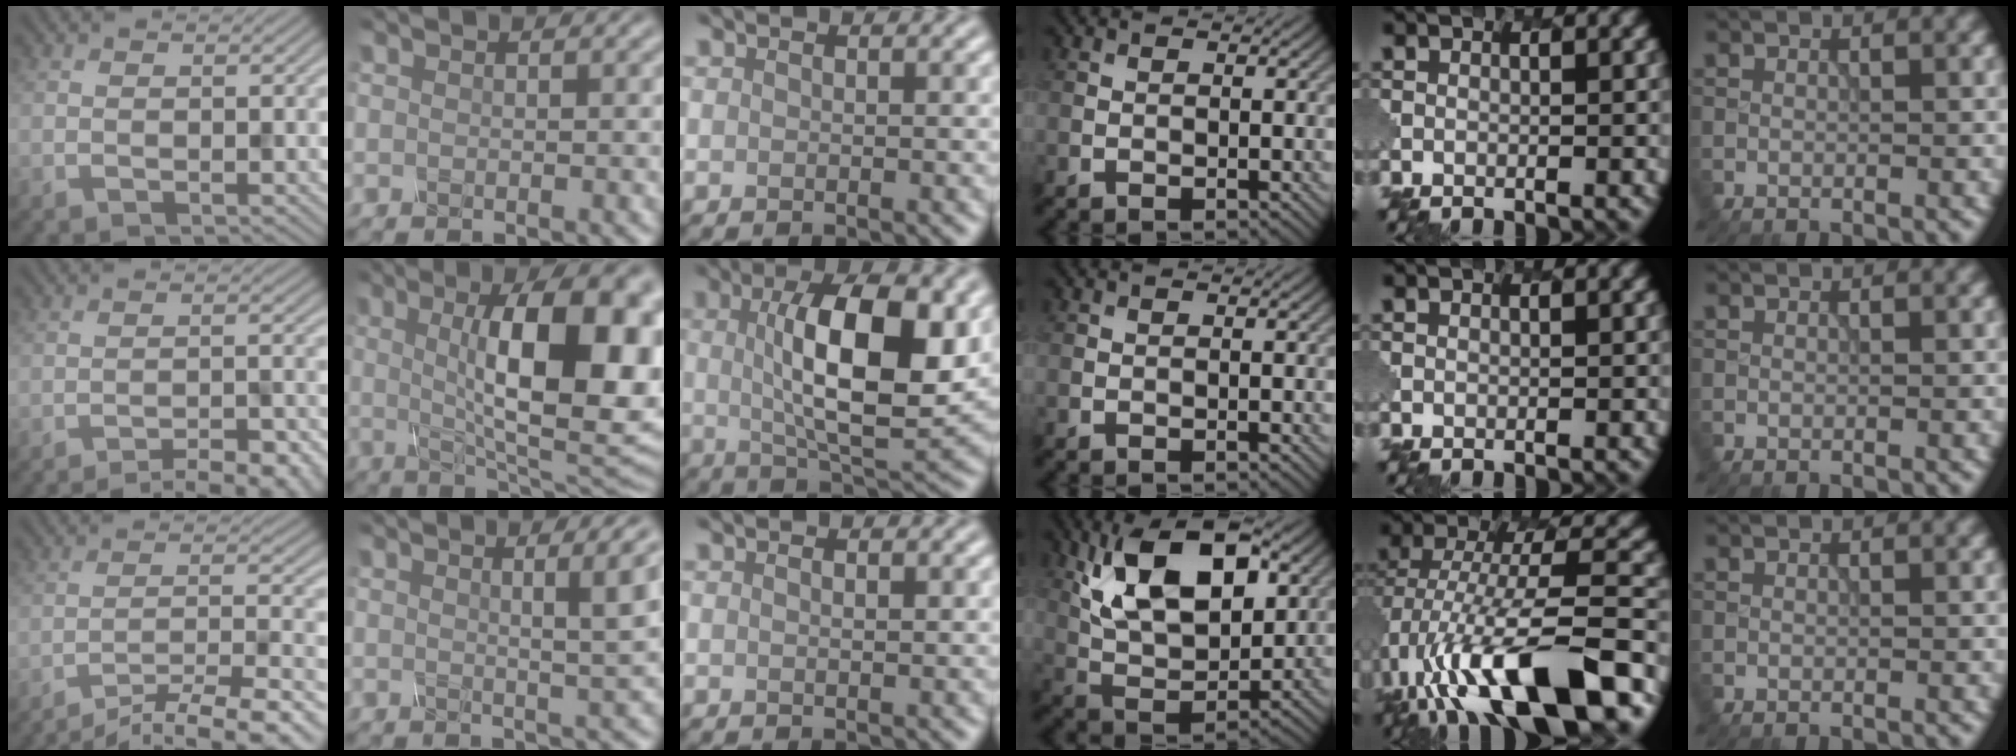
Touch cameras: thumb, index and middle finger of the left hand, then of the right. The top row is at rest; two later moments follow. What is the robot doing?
{"motion": "unscrew", "object": "spray bottle"}